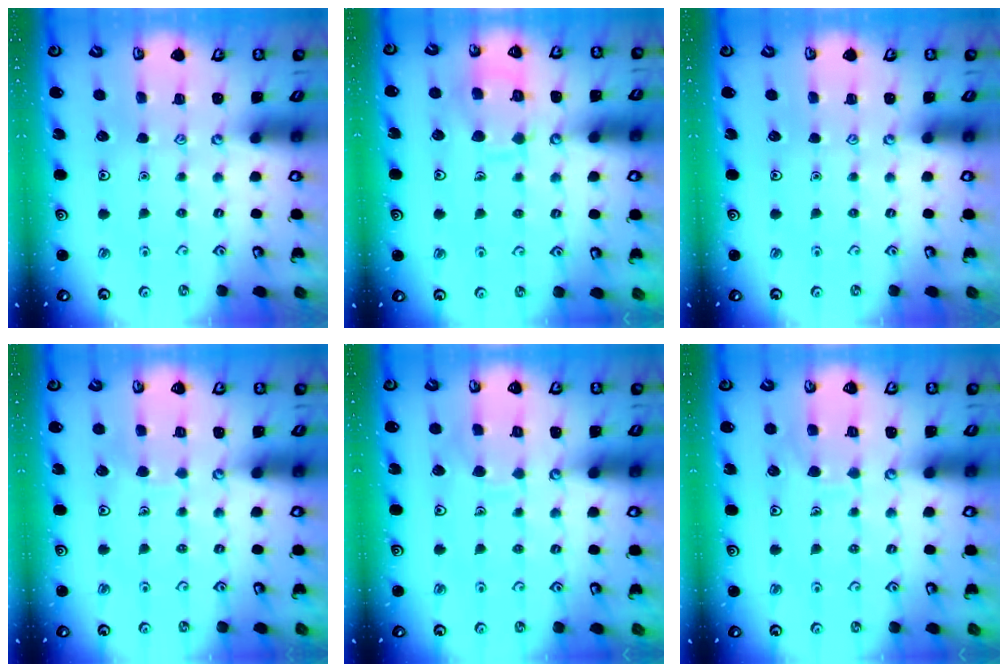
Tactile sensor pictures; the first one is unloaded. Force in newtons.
{"total": 10.4, "press": 10.3, "slide": 0.8}
{"total": 0.0}
{"total": 3.4, "press": 3.4, "slide": 0.0}
{"total": 5.8, "press": 5.8, "slide": 0.6}
{"total": 6.6, "press": 6.6, "slide": 0.6}